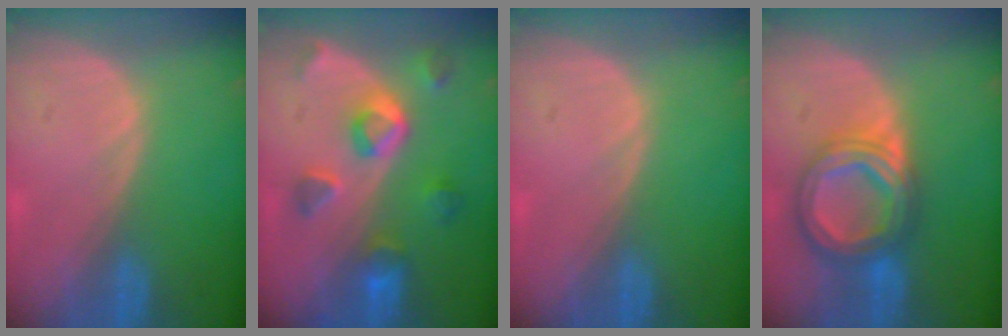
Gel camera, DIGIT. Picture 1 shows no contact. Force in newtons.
{"total": 7.8, "press": 7.0, "slide": 3.5}
{"total": 0.0}
{"total": 8.6, "press": 8.6, "slide": 0.6}